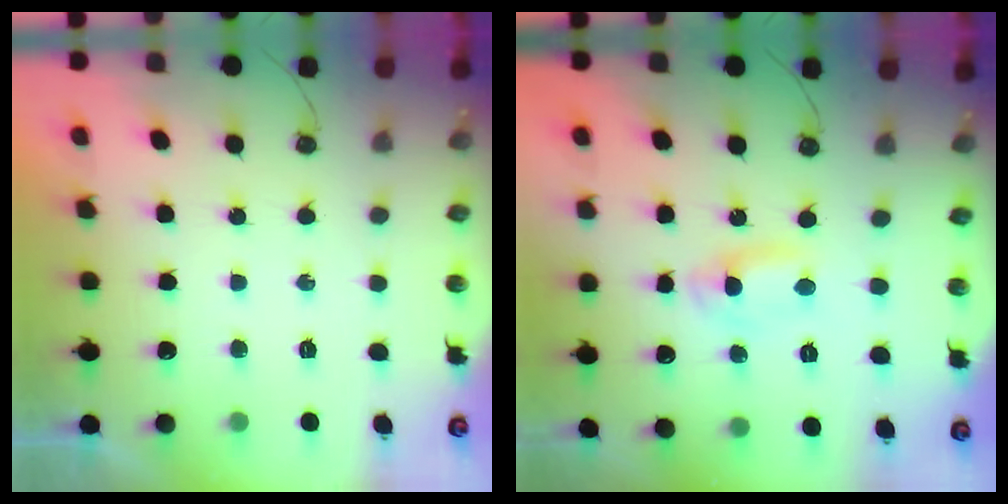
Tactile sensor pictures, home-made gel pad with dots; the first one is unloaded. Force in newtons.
{"total": 2.1, "press": 1.7, "slide": 1.2}